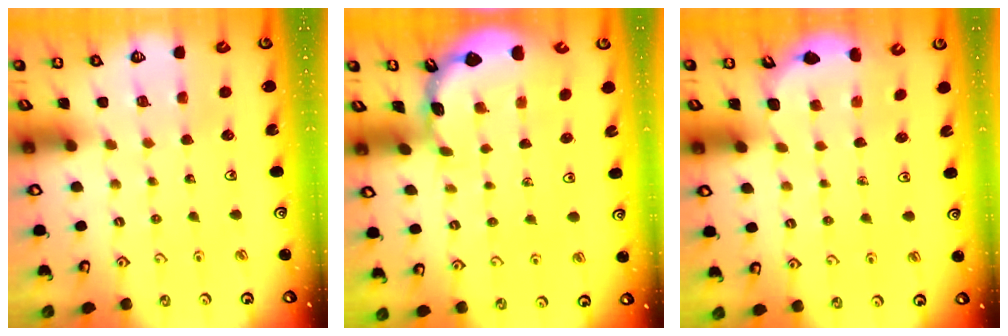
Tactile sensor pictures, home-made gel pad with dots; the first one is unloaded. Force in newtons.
{"total": 1.6, "press": 1.6, "slide": 0.1}
{"total": 2.5, "press": 2.1, "slide": 1.5}